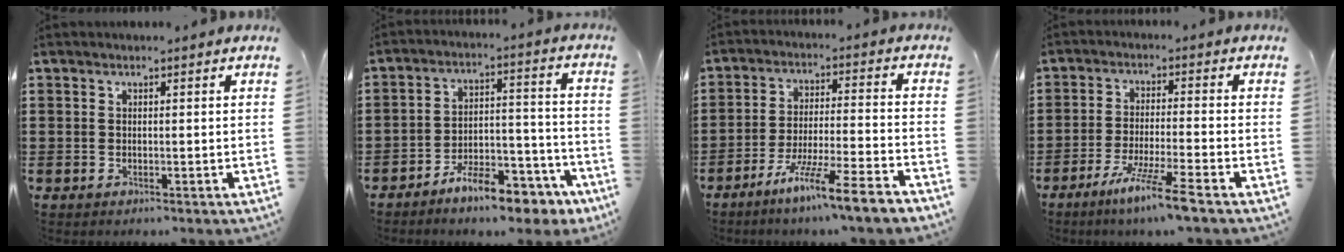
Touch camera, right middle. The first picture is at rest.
{"total": 9.7, "force": [-8.2, 2.6, 4.5], "torque": [-0.060, 0.034, -0.149]}
{"total": 9.0, "force": [-7.3, -0.7, 5.3], "torque": [-0.102, -0.009, -0.143]}
{"total": 7.3, "force": [-5.5, -0.5, 4.8], "torque": [-0.095, -0.016, -0.103]}